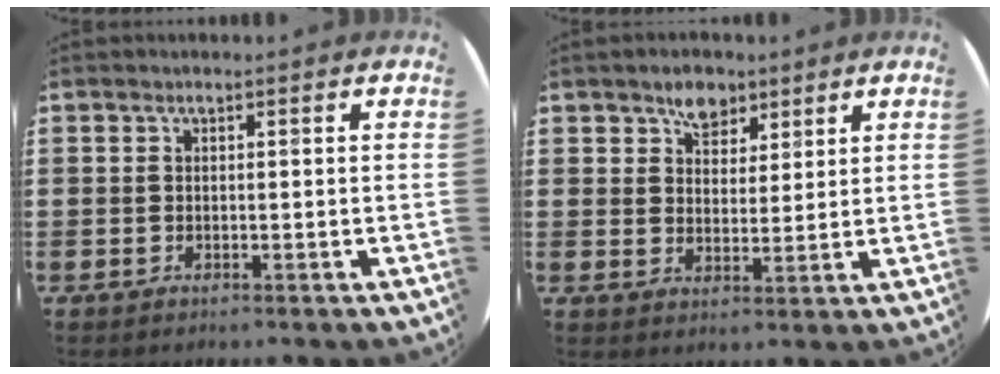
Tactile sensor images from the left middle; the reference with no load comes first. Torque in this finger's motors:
{"motor_torque": [0.00, 0.01, 0.06, 0.03]}